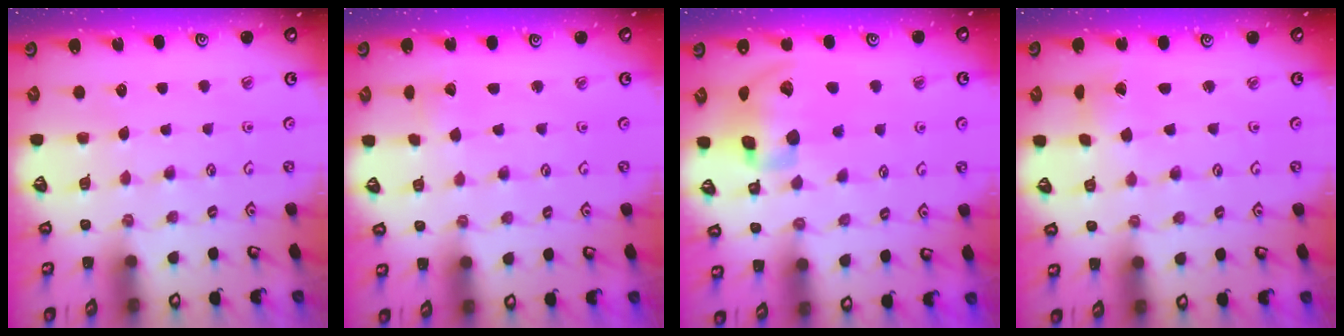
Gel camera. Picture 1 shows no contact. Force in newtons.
{"total": 2.2, "press": 2.2, "slide": 0.2}
{"total": 17.1, "press": 16.9, "slide": 2.5}
{"total": 2.1, "press": 2.1, "slide": 0.2}